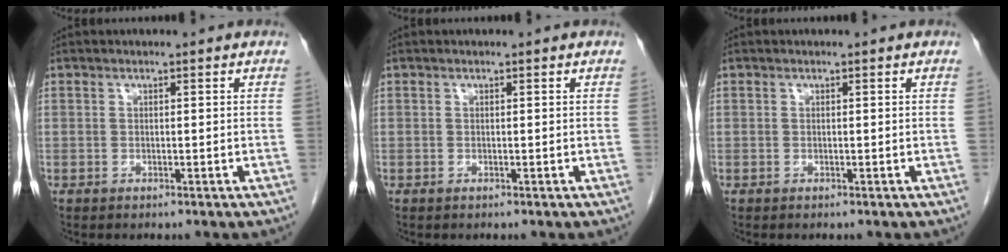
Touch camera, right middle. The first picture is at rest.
{"total": 0.0}
{"total": 0.0}